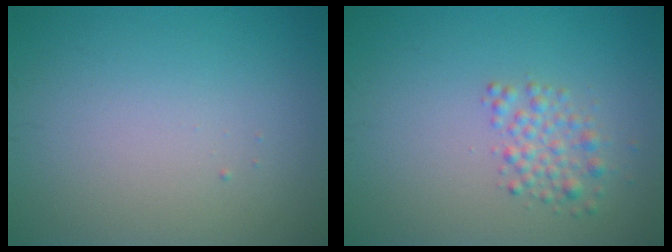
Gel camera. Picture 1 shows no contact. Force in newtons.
{"total": 2.2, "press": 2.2, "slide": 0.1}